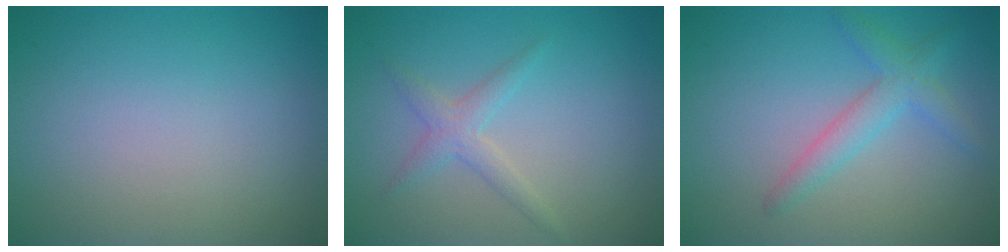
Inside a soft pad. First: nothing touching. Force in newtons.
{"total": 1.9, "press": 1.9, "slide": 0.1}
{"total": 2.7, "press": 2.7, "slide": 0.1}